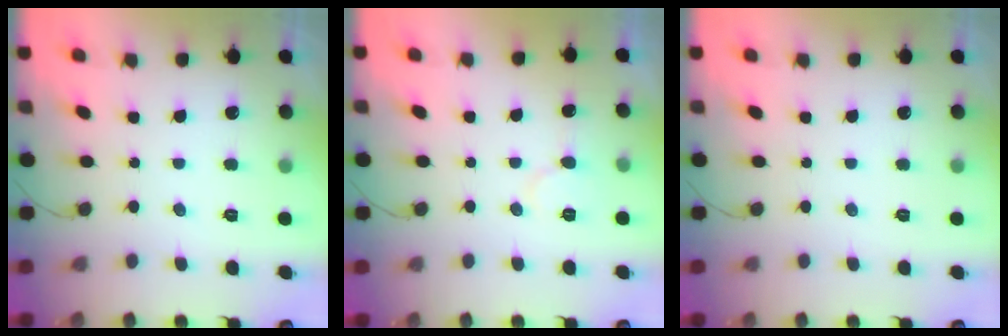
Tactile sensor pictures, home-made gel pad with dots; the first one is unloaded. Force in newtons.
{"total": 5.2, "press": 5.2, "slide": 0.5}
{"total": 0.0}